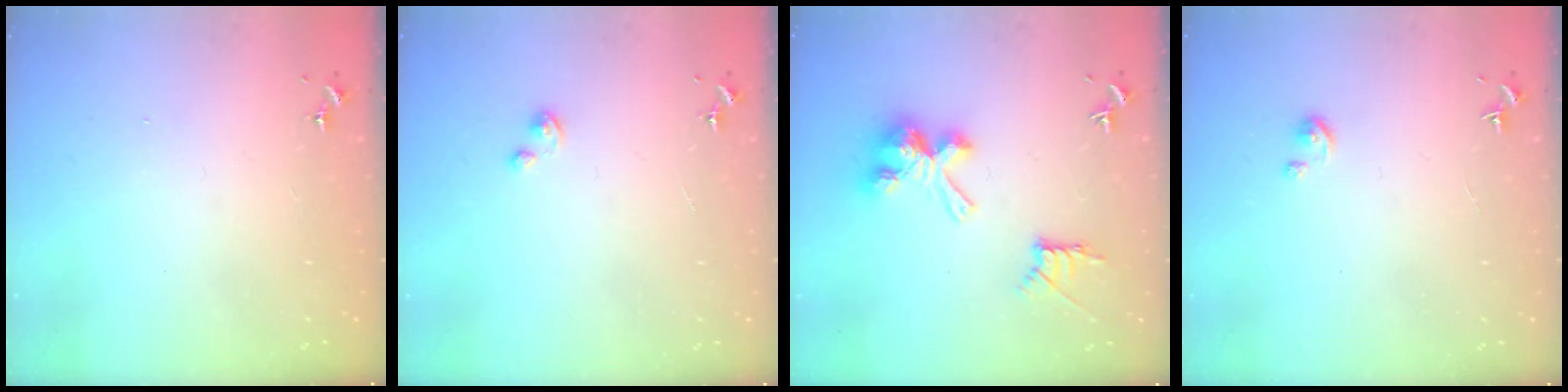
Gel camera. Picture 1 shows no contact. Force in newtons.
{"total": 1.9, "press": 1.9, "slide": 0.2}
{"total": 13.8, "press": 13.8, "slide": 0.4}
{"total": 2.6, "press": 2.6, "slide": 0.3}